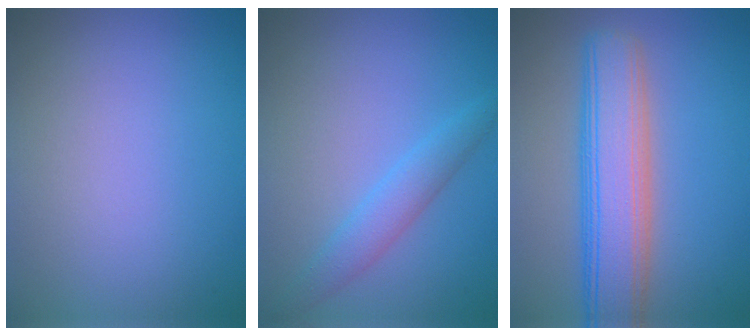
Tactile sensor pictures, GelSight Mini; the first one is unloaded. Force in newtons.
{"total": 2.6, "press": 2.6, "slide": 0.1}
{"total": 7.6, "press": 7.6, "slide": 0.5}